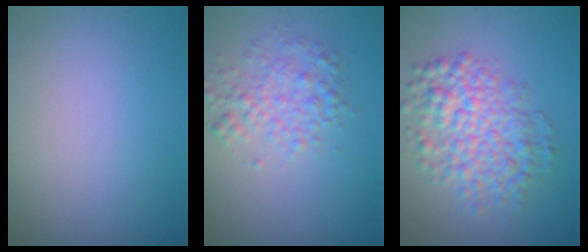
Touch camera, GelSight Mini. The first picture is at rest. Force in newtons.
{"total": 3.0, "press": 3.0, "slide": 0.0}
{"total": 6.2, "press": 6.2, "slide": 0.1}